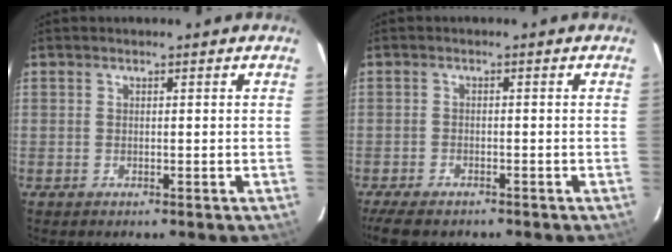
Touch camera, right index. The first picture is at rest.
{"total": 6.7, "force": [-5.4, 2.4, 3.1], "torque": [-0.081, -0.021, -0.094]}